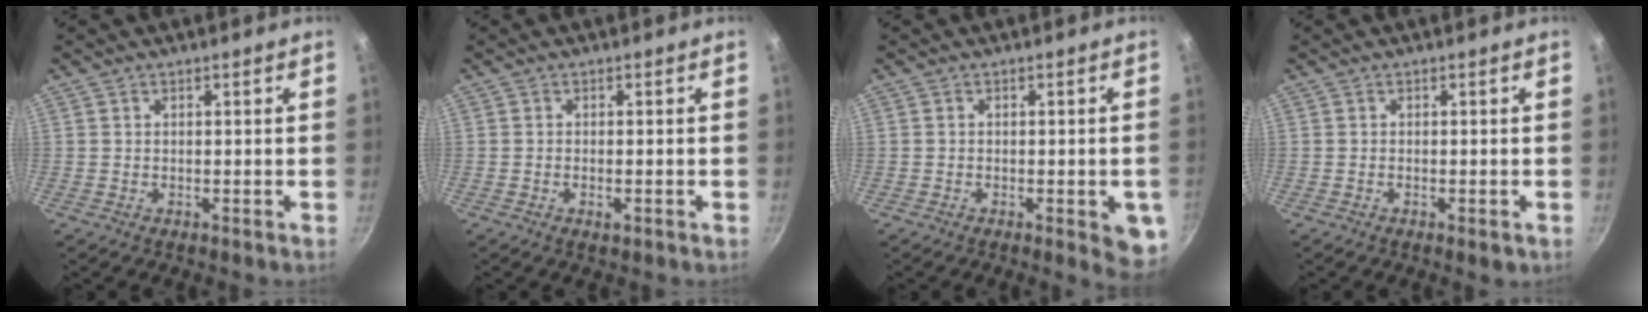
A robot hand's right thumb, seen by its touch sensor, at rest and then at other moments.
{"total": 1.5, "force": [-0.6, 0.6, 1.2], "torque": [-0.025, 0.001, -0.011]}
{"total": 6.3, "force": [-2.0, 2.1, 5.6], "torque": [-0.047, 0.003, -0.024]}
{"total": 1.4, "force": [-0.6, 0.4, 1.2], "torque": [-0.025, -0.001, -0.010]}